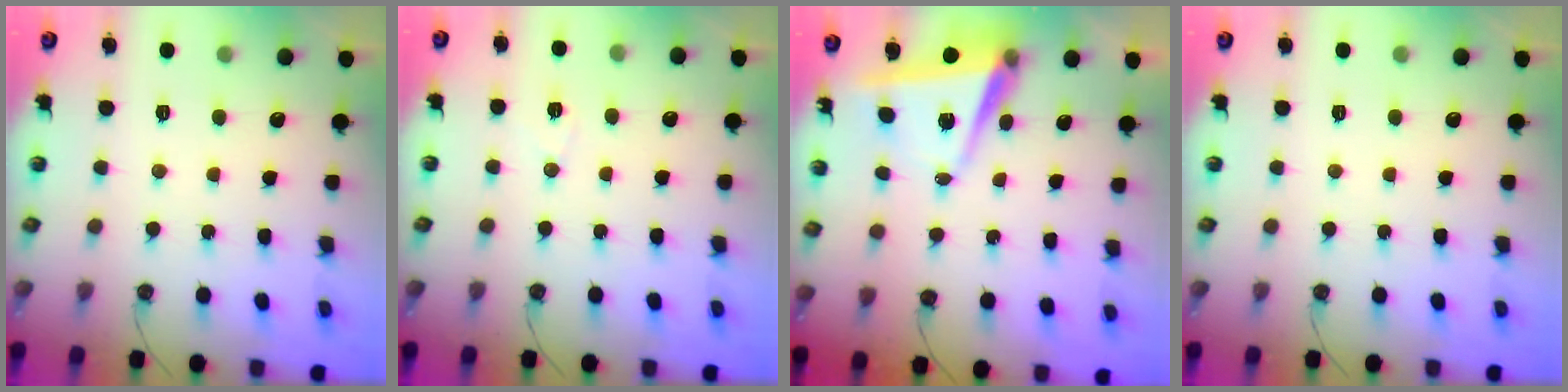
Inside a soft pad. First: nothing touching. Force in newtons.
{"total": 5.3, "press": 4.8, "slide": 2.3}
{"total": 6.8, "press": 5.2, "slide": 4.3}
{"total": 0.0}